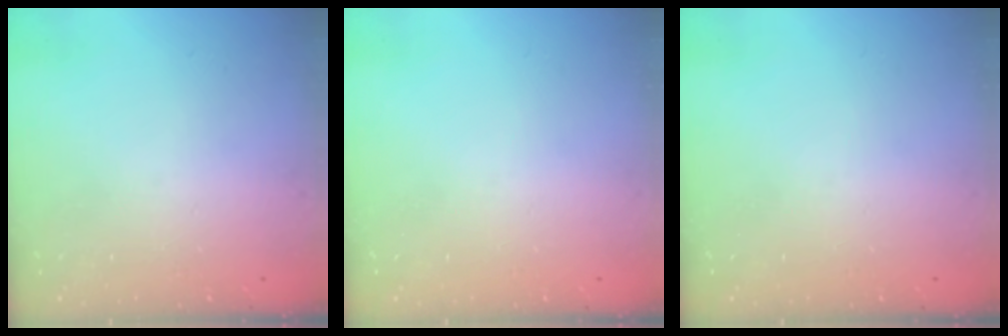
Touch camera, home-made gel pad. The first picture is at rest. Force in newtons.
{"total": 0.0}
{"total": 0.0}